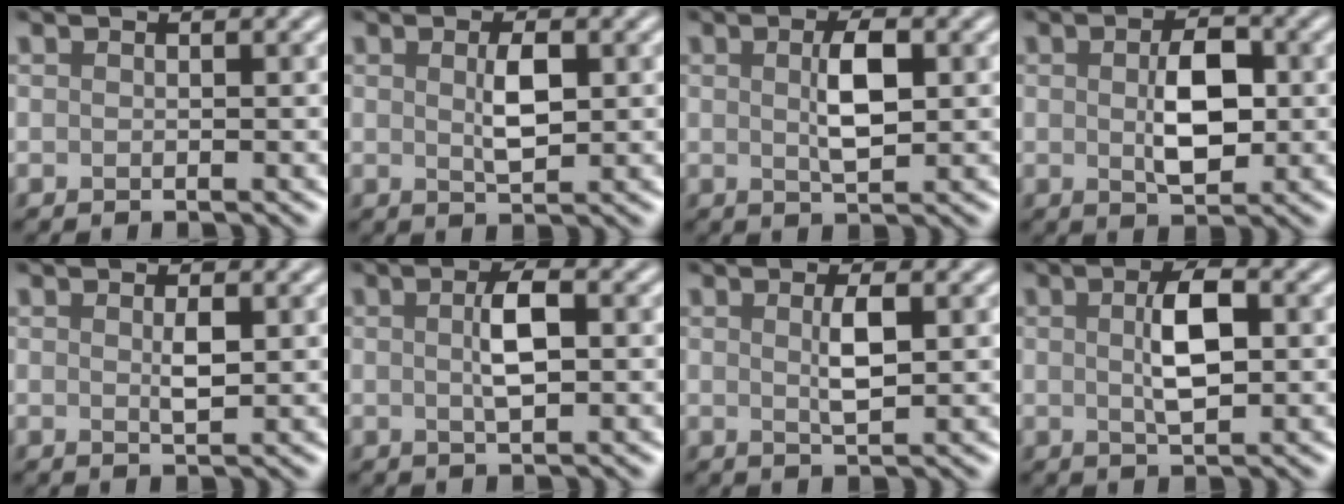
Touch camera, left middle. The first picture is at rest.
{"total": 2.7, "force": [0.5, 1.1, 2.5], "torque": [-0.052, -0.002, 0.011]}
{"total": 3.4, "force": [0.5, 1.2, 3.2], "torque": [-0.064, 0.000, 0.010]}
{"total": 4.7, "force": [0.1, 2.5, 4.0], "torque": [-0.075, 0.000, 0.004]}
{"total": 1.5, "force": [0.3, 0.4, 1.4], "torque": [-0.029, -0.002, 0.006]}
{"total": 3.0, "force": [0.3, 0.9, 2.9], "torque": [-0.059, 0.004, 0.004]}
{"total": 2.3, "force": [0.5, 0.6, 2.2], "torque": [-0.044, 0.000, 0.010]}
{"total": 4.2, "force": [0.4, 1.6, 3.8], "torque": [-0.078, 0.004, 0.008]}